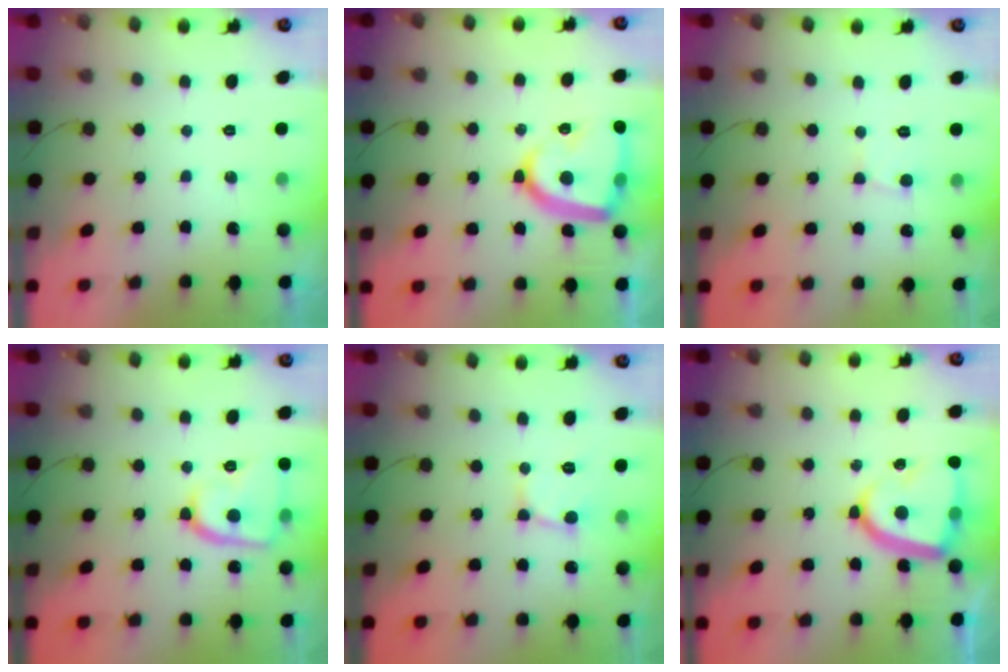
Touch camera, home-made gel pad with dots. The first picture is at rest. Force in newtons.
{"total": 17.7, "press": 17.6, "slide": 1.7}
{"total": 2.9, "press": 2.8, "slide": 0.3}
{"total": 13.3, "press": 13.2, "slide": 1.5}
{"total": 2.6, "press": 2.6, "slide": 0.2}
{"total": 15.2, "press": 15.1, "slide": 1.6}